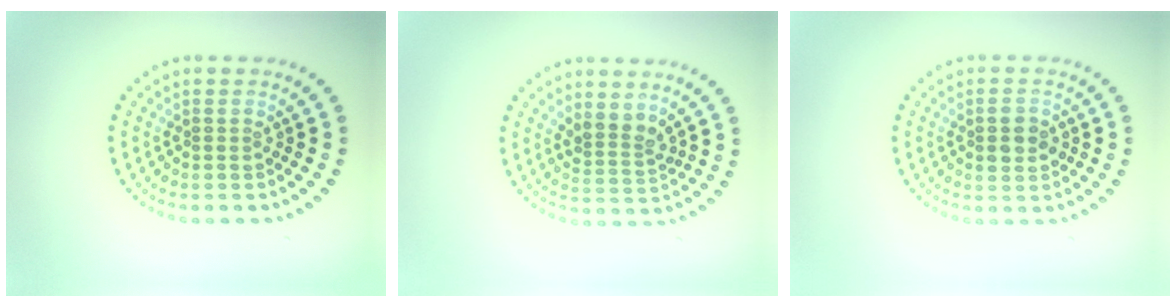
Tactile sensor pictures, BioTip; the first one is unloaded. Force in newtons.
{"total": 2.5, "press": 1.9, "slide": 1.6}
{"total": 2.6, "press": 2.6, "slide": 0.1}